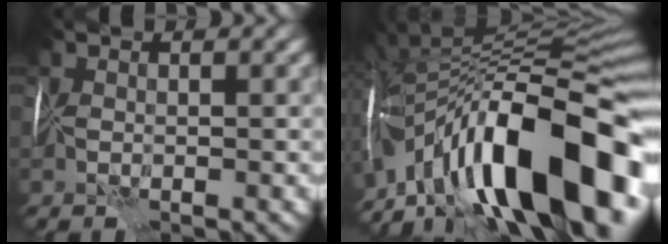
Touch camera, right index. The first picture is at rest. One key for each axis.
{"total": 16.7, "fx": -7.6, "fy": 6.2, "fz": 13.5, "tx": -0.183, "ty": 0.030, "tz": -0.147}